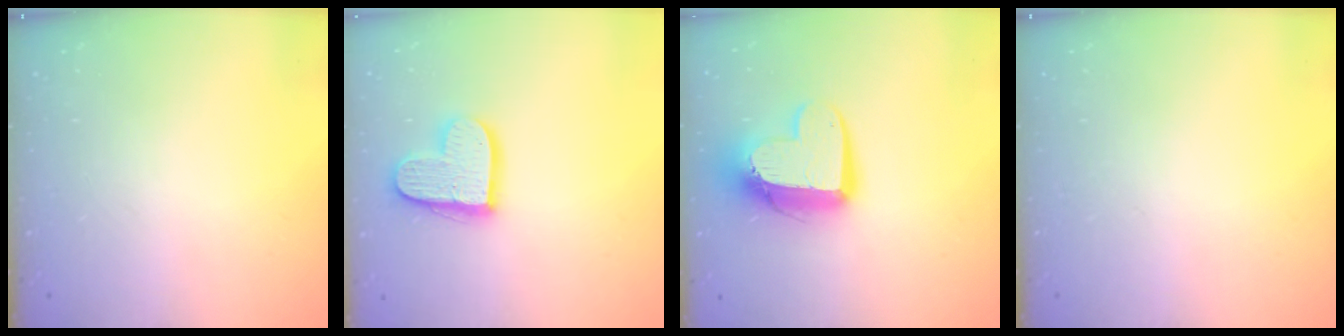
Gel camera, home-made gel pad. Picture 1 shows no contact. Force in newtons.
{"total": 13.2, "press": 13.1, "slide": 0.7}
{"total": 13.7, "press": 13.7, "slide": 1.2}
{"total": 0.0}